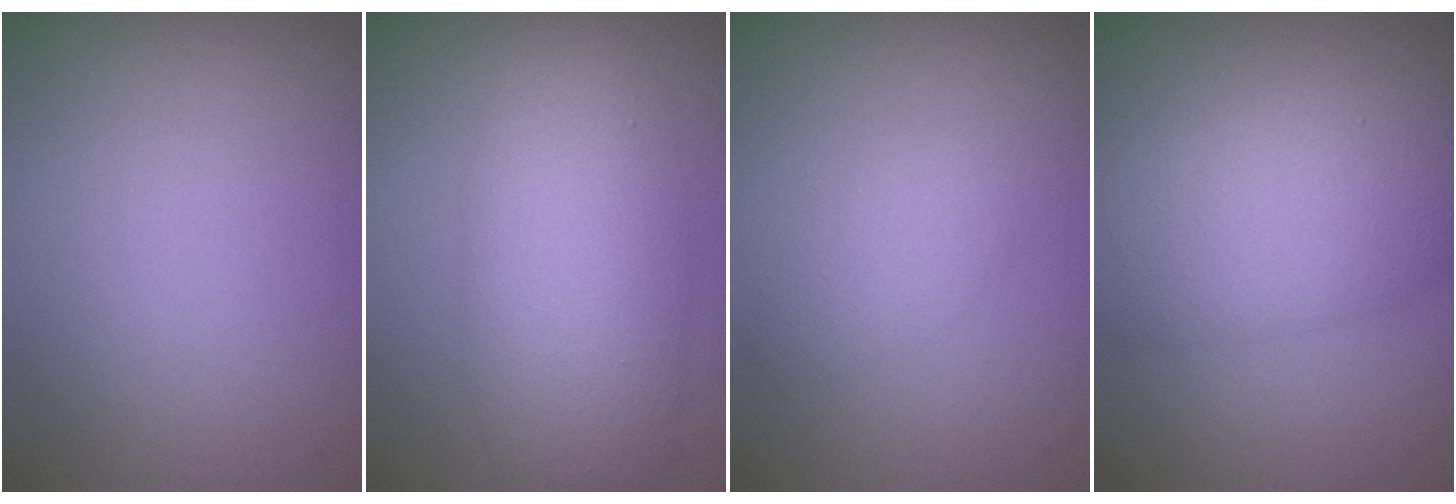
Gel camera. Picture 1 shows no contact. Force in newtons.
{"total": 7.6, "press": 7.6, "slide": 0.1}
{"total": 1.8, "press": 1.8, "slide": 0.1}
{"total": 7.3, "press": 7.3, "slide": 0.3}